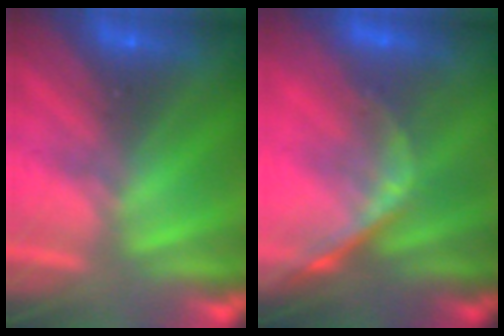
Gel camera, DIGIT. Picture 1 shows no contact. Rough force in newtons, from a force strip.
{"total": 1.2}